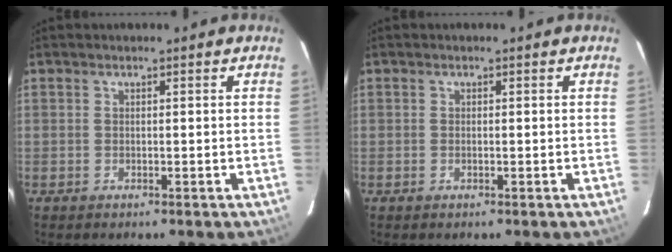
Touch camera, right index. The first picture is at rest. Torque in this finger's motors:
{"motor_torque": [-0.26, 0.19, -0.04, 0.00]}